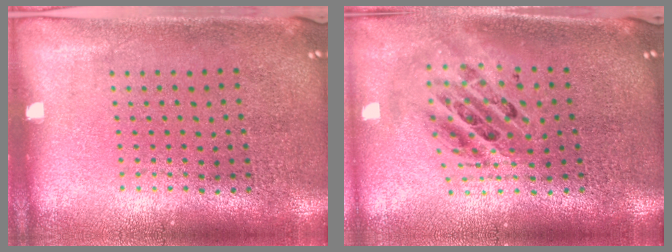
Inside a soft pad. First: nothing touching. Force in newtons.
{"total": 2.1, "press": 1.6, "slide": 1.4}